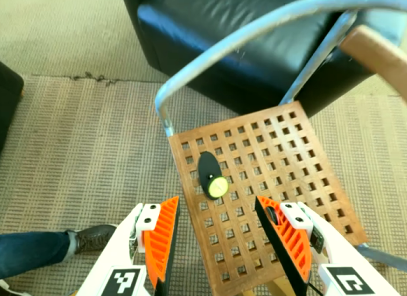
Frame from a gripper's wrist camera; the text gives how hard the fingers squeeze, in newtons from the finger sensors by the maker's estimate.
{"total": 0.0}